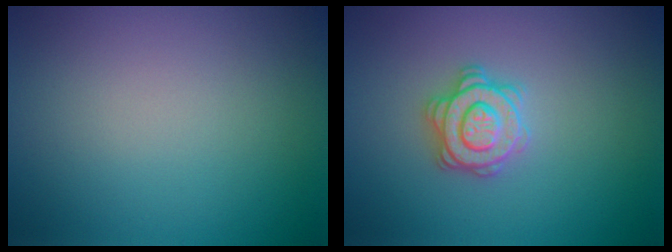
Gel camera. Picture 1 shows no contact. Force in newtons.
{"total": 2.8, "press": 2.8, "slide": 0.2}